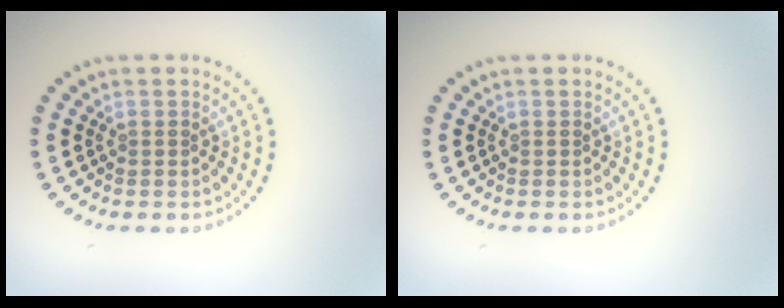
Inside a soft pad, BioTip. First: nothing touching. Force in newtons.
{"total": 0.0}